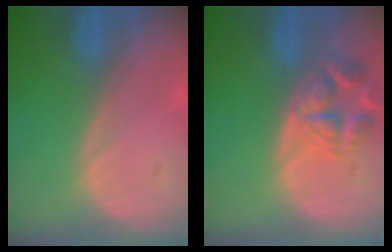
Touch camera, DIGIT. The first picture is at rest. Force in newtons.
{"total": 7.1, "press": 6.4, "slide": 3.2}